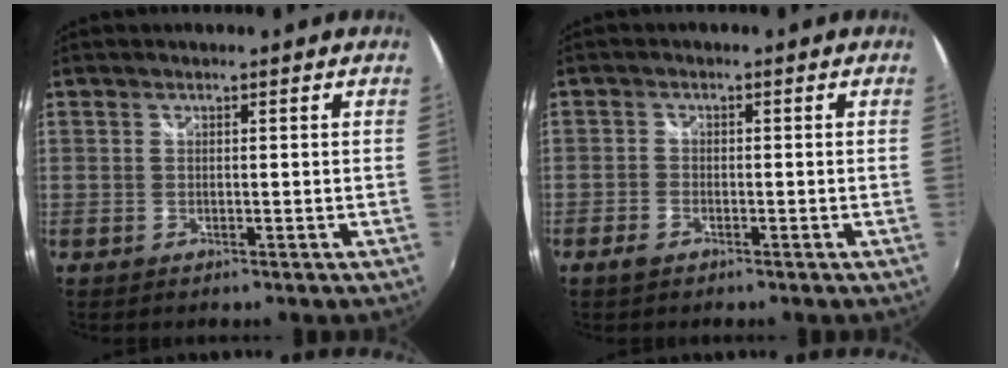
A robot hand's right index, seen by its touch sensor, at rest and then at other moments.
{"total": 2.4, "force": [-1.7, 1.2, 1.0], "torque": [-0.028, 0.000, -0.035]}